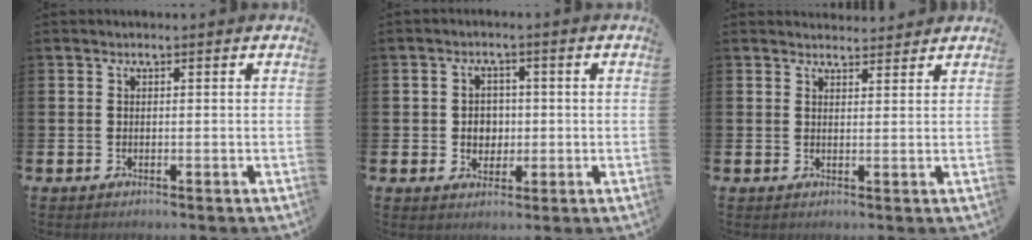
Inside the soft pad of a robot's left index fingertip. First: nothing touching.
{"total": 3.2, "force": [0.1, 2.8, 1.5], "torque": [-0.015, 0.002, -0.008]}
{"total": 2.3, "force": [2.3, 0.4, -0.2], "torque": [0.010, -0.015, 0.039]}